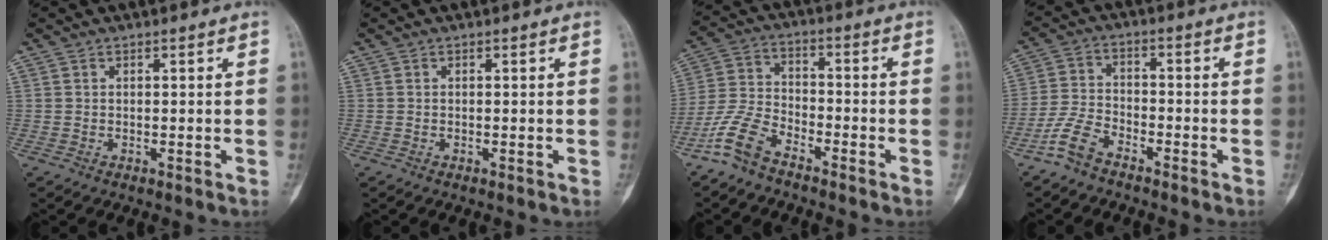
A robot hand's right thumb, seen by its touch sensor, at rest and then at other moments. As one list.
[{"total": 0.0}, {"total": 8.5, "force": [-6.2, 3.7, 4.4], "torque": [-0.102, 0.036, -0.135]}, {"total": 6.2, "force": [-4.7, 2.7, 3.1], "torque": [-0.071, 0.022, -0.101]}]